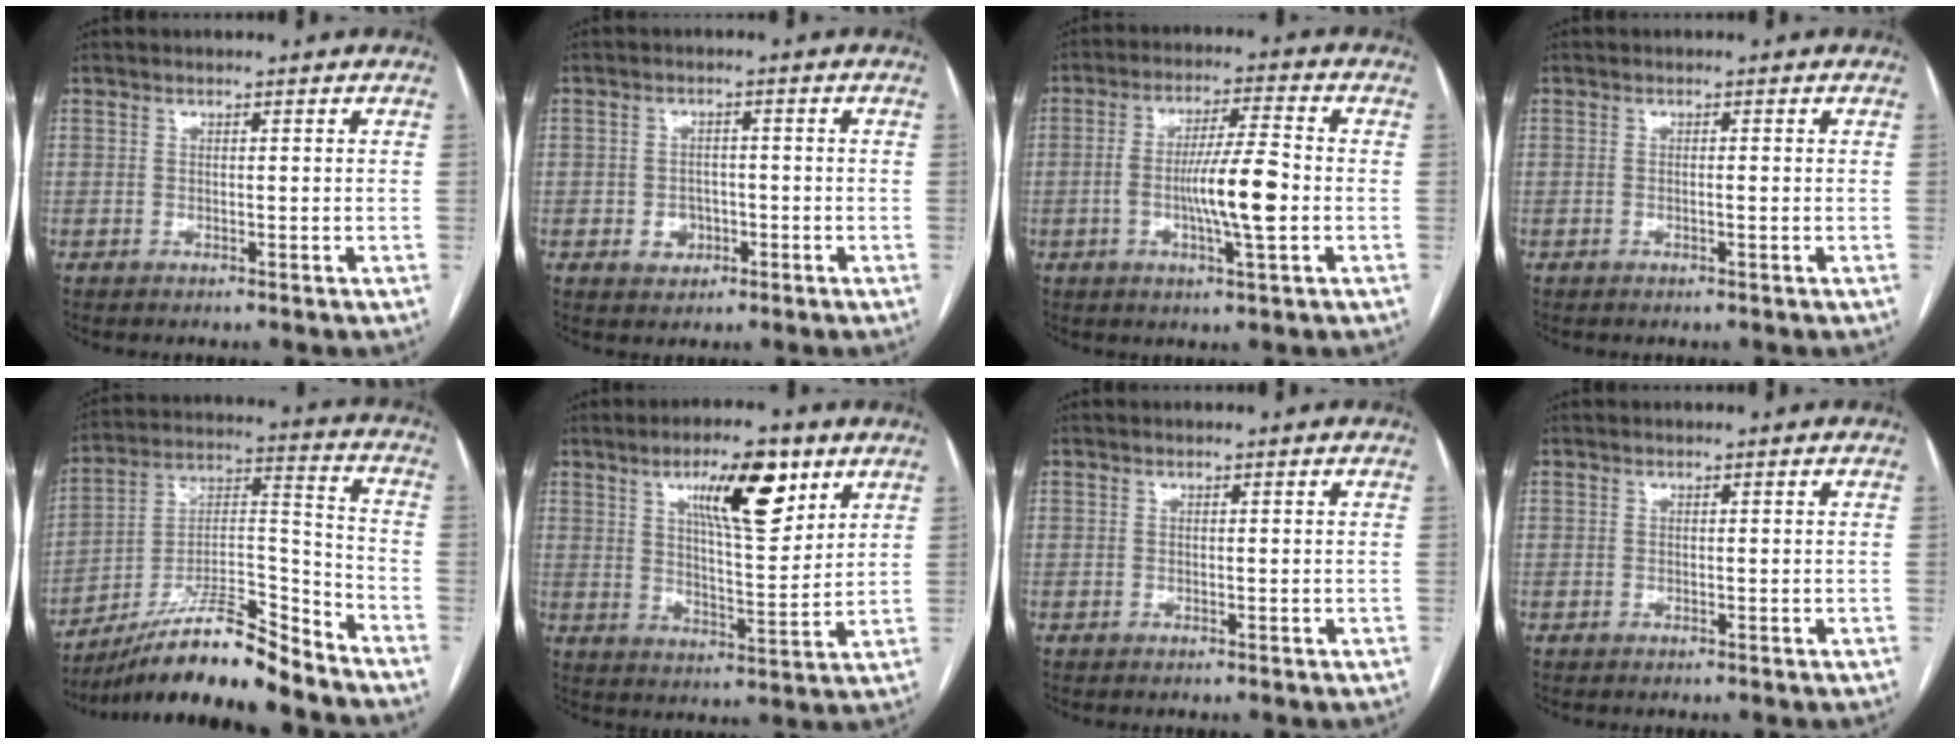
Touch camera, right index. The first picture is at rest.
{"total": 3.4, "force": [-1.2, 2.9, 1.4], "torque": [-0.016, 0.008, -0.011]}
{"total": 9.5, "force": [-1.7, 0.8, 9.3], "torque": [-0.166, 0.003, -0.032]}
{"total": 0.5, "force": [-0.2, 0.0, 0.5], "torque": [-0.007, 0.001, -0.003]}
{"total": 15.9, "force": [-13.7, 1.0, 7.9], "torque": [-0.134, 0.027, -0.237]}
{"total": 12.0, "force": [6.2, 2.9, 9.8], "torque": [-0.159, 0.002, 0.101]}
{"total": 0.0}
{"total": 0.0}